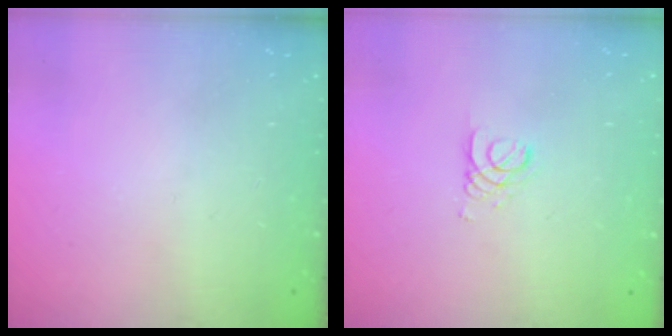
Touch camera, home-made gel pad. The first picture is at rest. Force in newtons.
{"total": 2.7, "press": 2.7, "slide": 0.3}